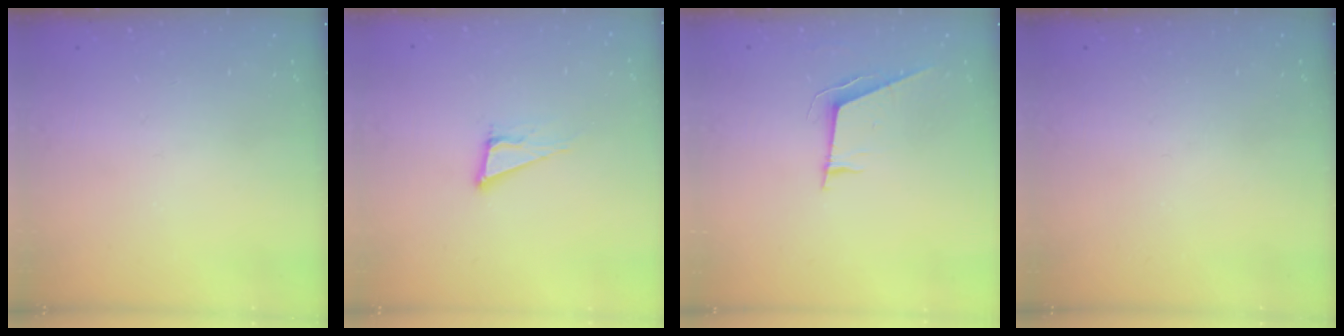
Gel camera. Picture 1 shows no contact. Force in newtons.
{"total": 6.8, "press": 6.2, "slide": 2.8}
{"total": 6.6, "press": 6.2, "slide": 2.4}
{"total": 0.0}